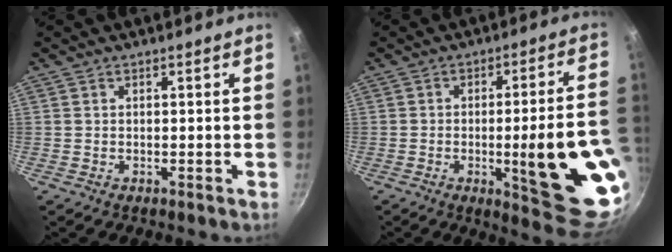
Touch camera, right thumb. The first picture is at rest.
{"total": 20.3, "force": [-4.3, 4.5, 19.3], "torque": [-0.226, 0.007, -0.049]}